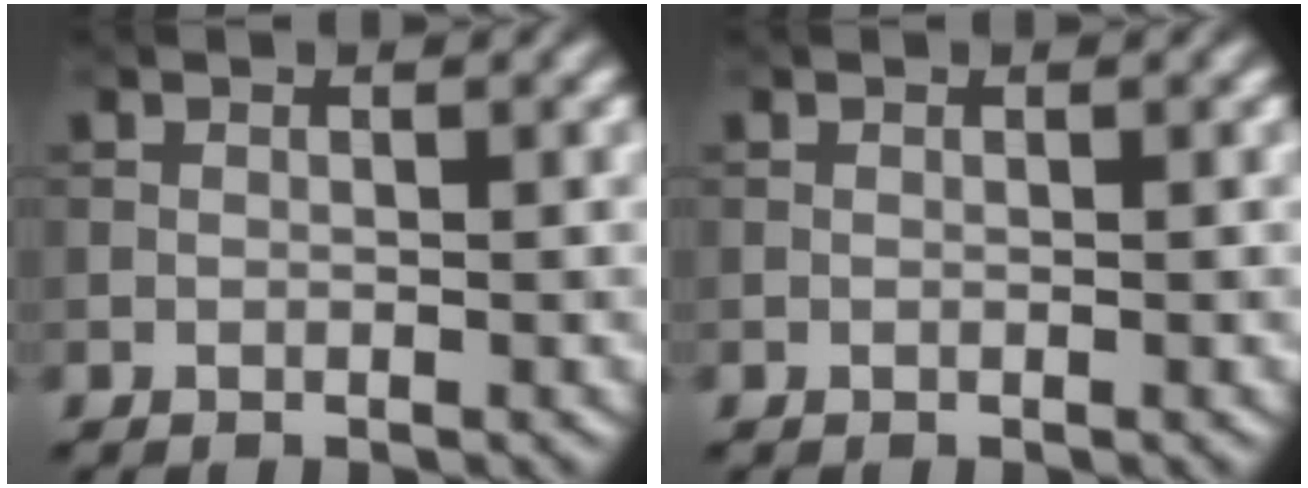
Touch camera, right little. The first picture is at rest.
{"total": 0.0}